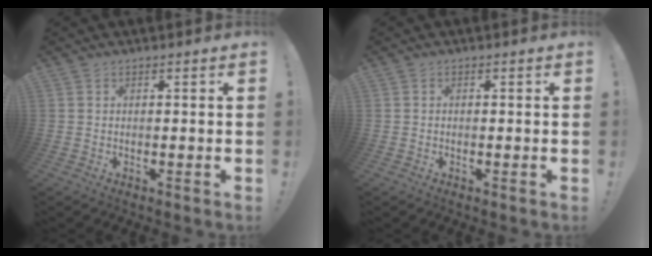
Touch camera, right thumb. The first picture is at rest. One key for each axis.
{"total": 0.7, "fx": -0.4, "fy": 0.5, "fz": 0.2, "tx": -0.008, "ty": 0.003, "tz": -0.007}